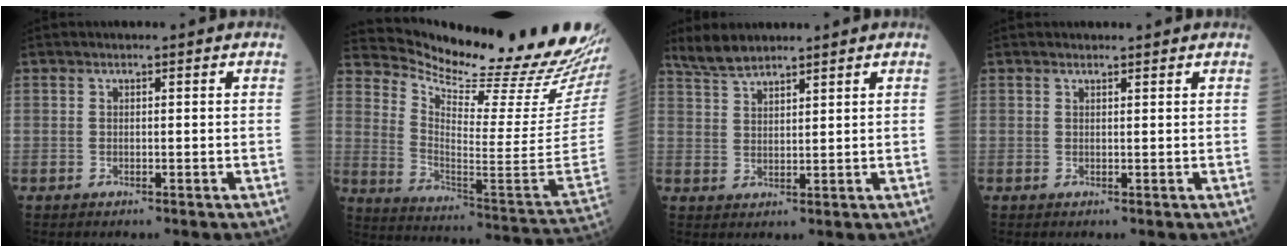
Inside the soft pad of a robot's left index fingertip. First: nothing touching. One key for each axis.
{"total": 24.5, "fx": 22.5, "fy": -0.6, "fz": 9.6, "tx": -0.175, "ty": -0.118, "tz": 0.317}
{"total": 4.5, "fx": 4.2, "fy": 0.6, "fz": 1.5, "tx": -0.043, "ty": 0.014, "tz": 0.088}
{"total": 1.4, "fx": 1.4, "fy": 0.1, "fz": 0.2, "tx": -0.013, "ty": 0.003, "tz": 0.017}